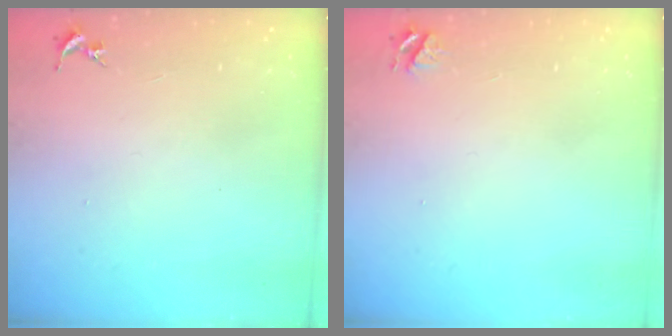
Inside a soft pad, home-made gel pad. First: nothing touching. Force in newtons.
{"total": 4.0, "press": 3.9, "slide": 0.4}